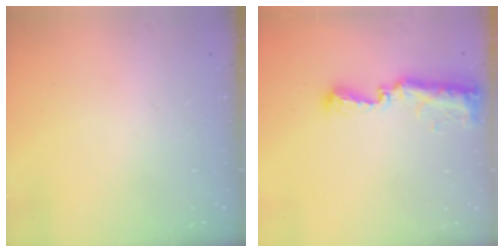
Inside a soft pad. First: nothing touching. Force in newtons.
{"total": 8.9, "press": 8.9, "slide": 0.8}